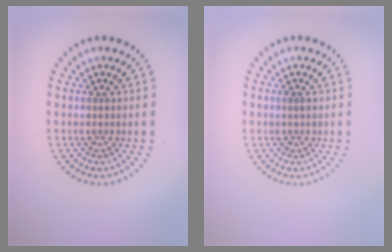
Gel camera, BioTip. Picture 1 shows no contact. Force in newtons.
{"total": 0.7, "press": 0.7, "slide": 0.0}